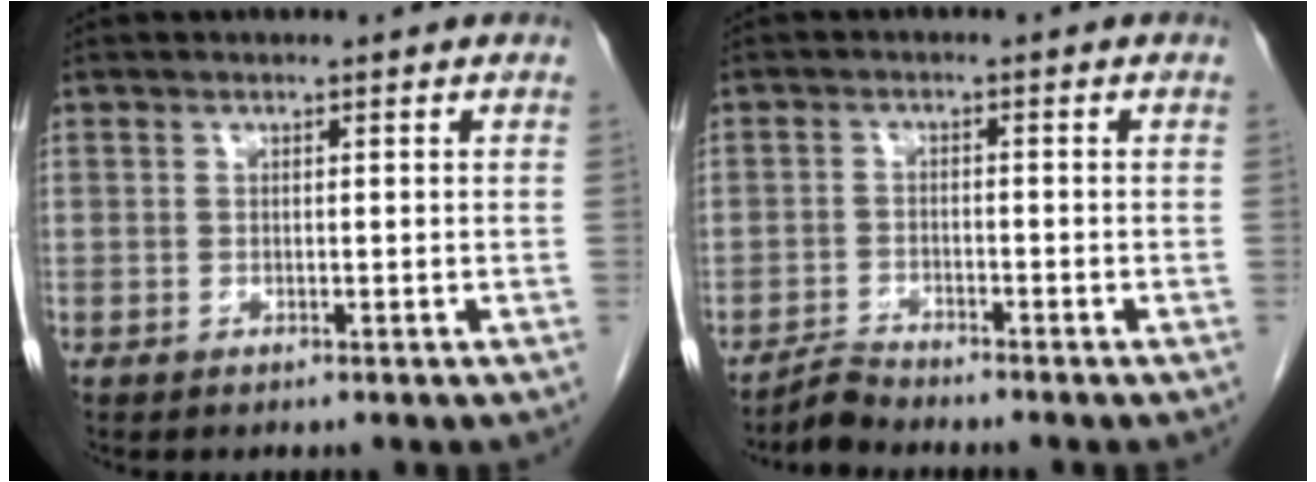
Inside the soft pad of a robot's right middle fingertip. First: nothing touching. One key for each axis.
{"total": 2.5, "fx": -2.5, "fy": -0.3, "fz": -0.1, "tx": 0.000, "ty": -0.015, "tz": -0.048}